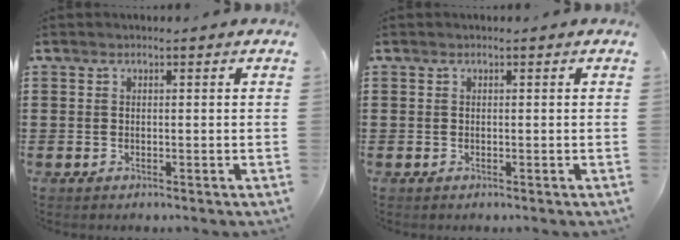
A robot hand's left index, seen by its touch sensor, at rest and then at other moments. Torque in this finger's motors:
{"motor_torque": [-0.05, 0.08, 0.00, 0.00]}